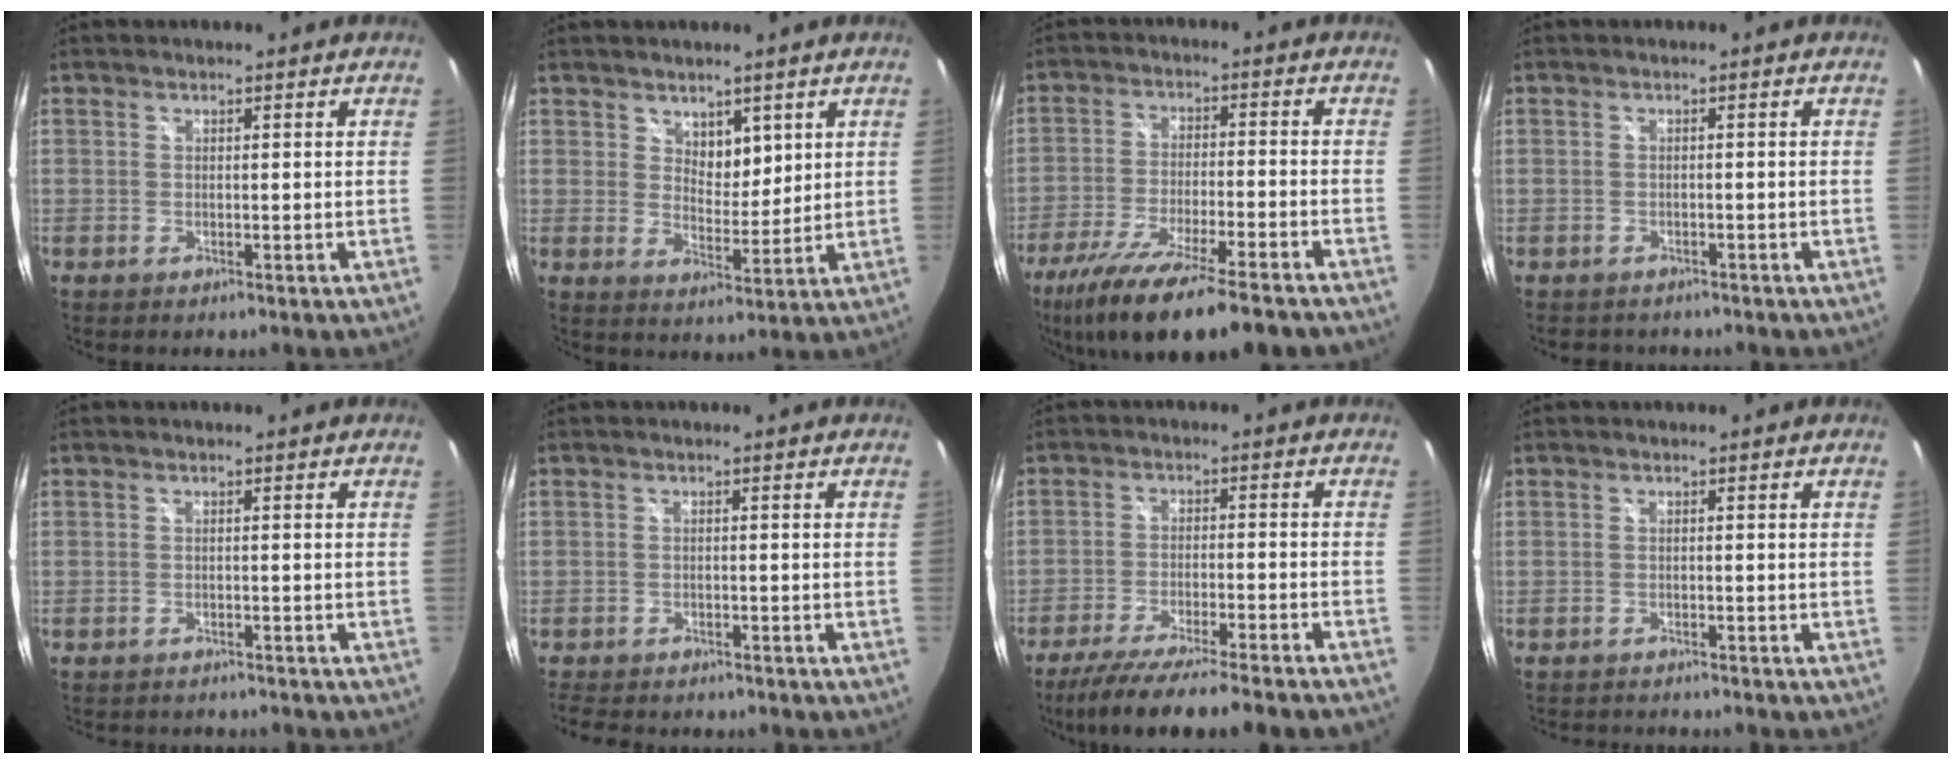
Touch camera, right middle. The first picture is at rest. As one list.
[{"total": 4.7, "force": [2.9, 2.8, 2.5], "torque": [-0.030, -0.003, 0.052]}, {"total": 18.1, "force": [-14.1, 2.2, 11.2], "torque": [-0.222, -0.051, -0.234]}, {"total": 2.5, "force": [-2.2, 1.1, 0.5], "torque": [-0.010, -0.007, -0.032]}, {"total": 5.2, "force": [-4.8, 1.2, 1.6], "torque": [-0.038, -0.015, -0.068]}, {"total": 6.1, "force": [-5.6, 1.8, 1.8], "torque": [-0.055, -0.011, -0.090]}, {"total": 15.5, "force": [-13.6, -0.4, 7.5], "torque": [-0.145, -0.031, -0.210]}, {"total": 4.8, "force": [-4.6, 0.5, 1.2], "torque": [-0.034, -0.015, -0.070]}]